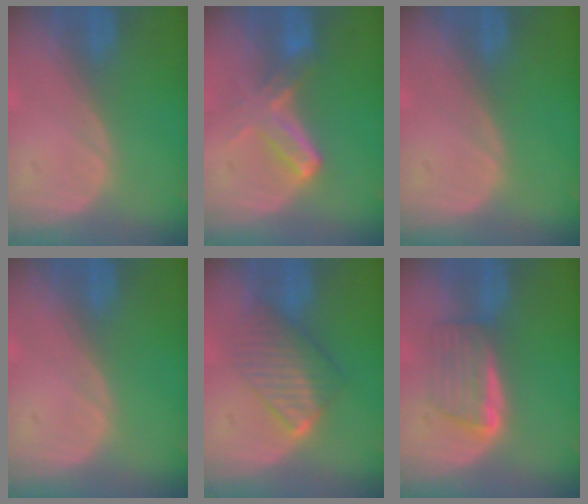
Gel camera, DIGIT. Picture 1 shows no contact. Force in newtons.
{"total": 5.7, "press": 5.5, "slide": 1.4}
{"total": 0.0}
{"total": 0.0}
{"total": 6.4, "press": 6.4, "slide": 0.8}
{"total": 5.8, "press": 5.2, "slide": 2.6}